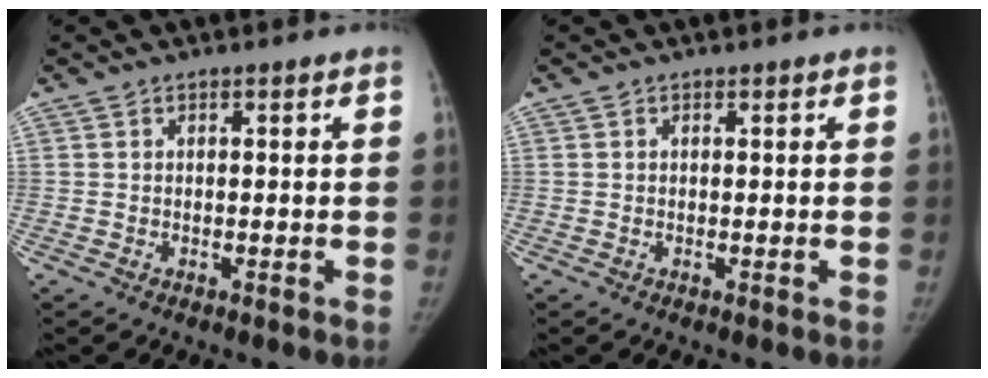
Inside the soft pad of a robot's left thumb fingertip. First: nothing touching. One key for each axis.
{"total": 0.0}